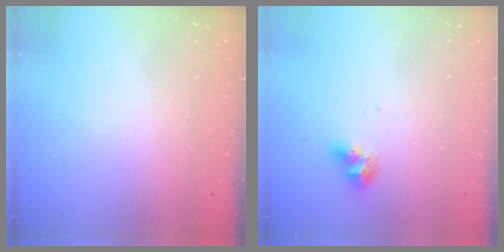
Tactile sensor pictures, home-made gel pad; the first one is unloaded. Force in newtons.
{"total": 8.1, "press": 8.1, "slide": 0.8}